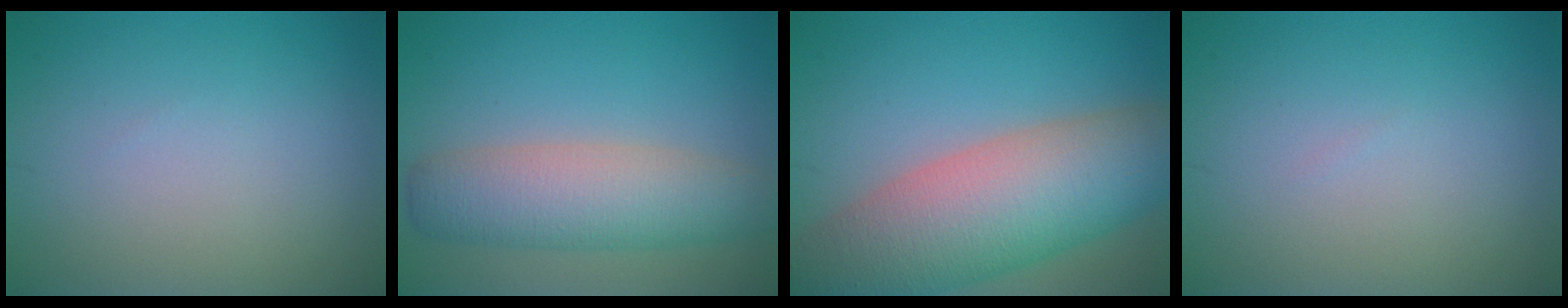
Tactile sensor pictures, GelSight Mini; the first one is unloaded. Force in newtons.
{"total": 6.1, "press": 6.1, "slide": 0.0}
{"total": 11.7, "press": 11.7, "slide": 0.7}
{"total": 0.0}